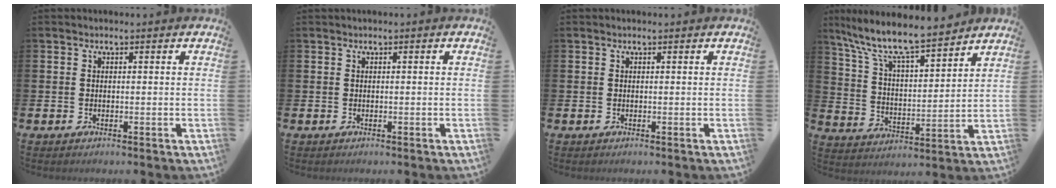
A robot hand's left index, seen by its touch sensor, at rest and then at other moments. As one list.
[{"total": 0.0}, {"total": 0.0}, {"total": 9.6, "force": [8.8, 1.3, 3.6], "torque": [-0.106, -0.062, 0.151]}]